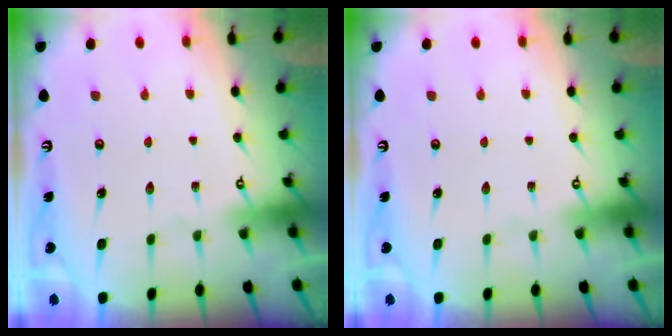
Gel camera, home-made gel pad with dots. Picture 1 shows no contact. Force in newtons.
{"total": 0.0}